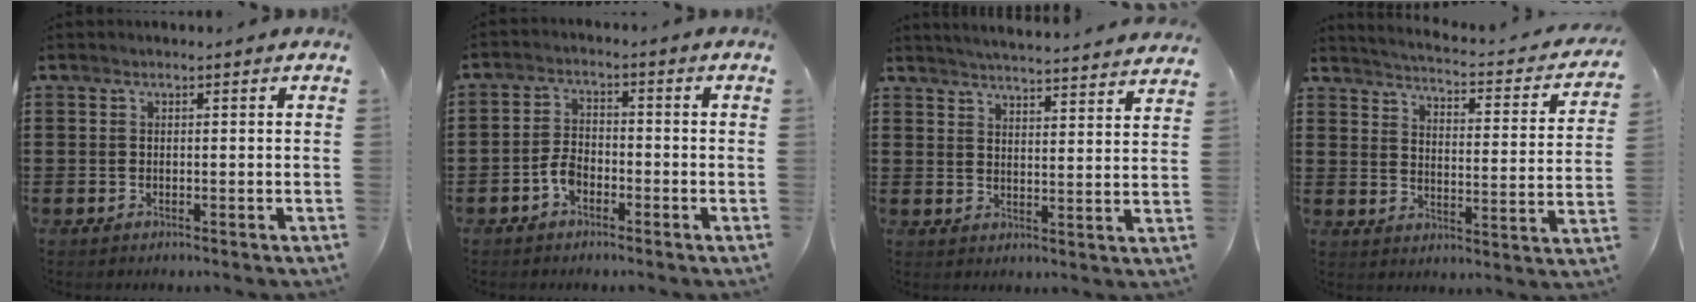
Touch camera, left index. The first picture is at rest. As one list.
[{"total": 3.5, "force": [-1.9, 1.9, 2.2], "torque": [-0.057, 0.002, -0.041]}, {"total": 4.3, "force": [4.1, -0.8, 0.4], "torque": [-0.026, -0.033, 0.070]}, {"total": 2.4, "force": [2.2, -0.4, 1.0], "torque": [-0.038, -0.026, 0.025]}]